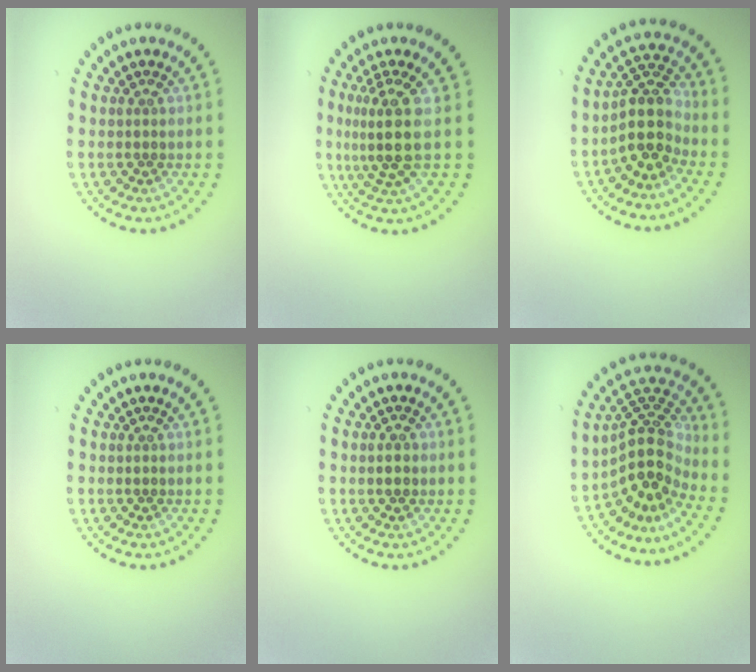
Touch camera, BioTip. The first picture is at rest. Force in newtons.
{"total": 3.5, "press": 2.7, "slide": 2.3}
{"total": 4.0, "press": 3.4, "slide": 2.2}
{"total": 0.0}
{"total": 1.8, "press": 1.8, "slide": 0.2}
{"total": 4.9, "press": 3.6, "slide": 3.3}